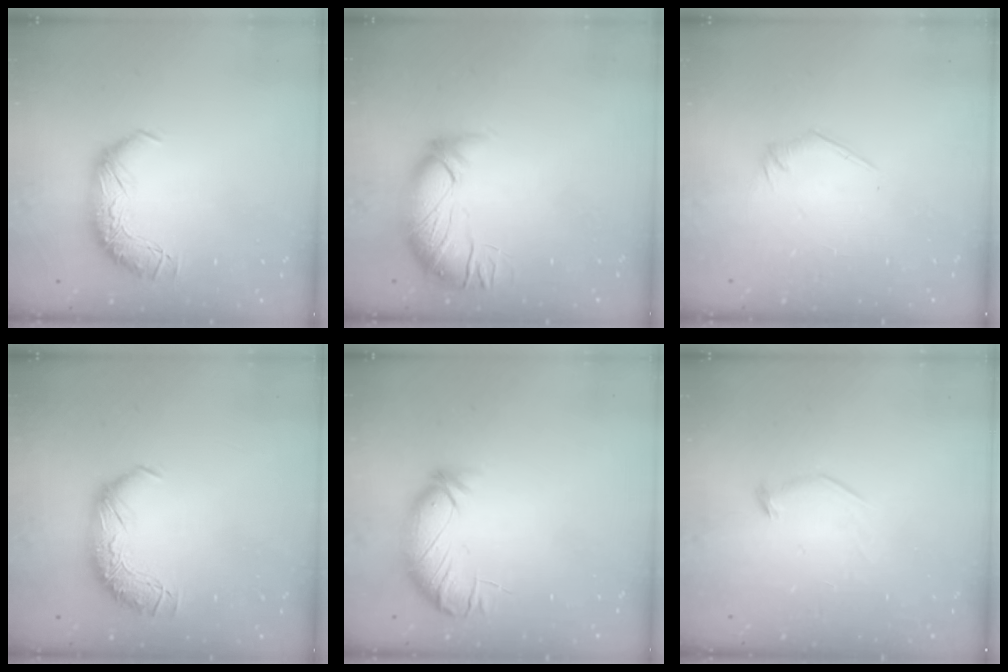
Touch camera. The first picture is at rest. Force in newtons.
{"total": 3.0, "press": 1.5, "slide": 2.6}
{"total": 5.6, "press": 5.4, "slide": 1.5}
{"total": 0.0}
{"total": 3.8, "press": 3.5, "slide": 1.4}
{"total": 9.1, "press": 9.1, "slide": 0.6}